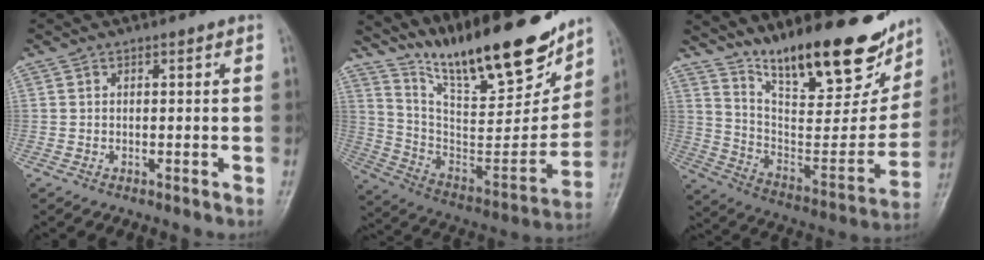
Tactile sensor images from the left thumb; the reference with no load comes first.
{"total": 24.9, "force": [19.2, 6.4, 14.6], "torque": [-0.192, -0.095, 0.328]}
{"total": 26.0, "force": [18.4, 8.3, 16.5], "torque": [-0.205, -0.083, 0.296]}